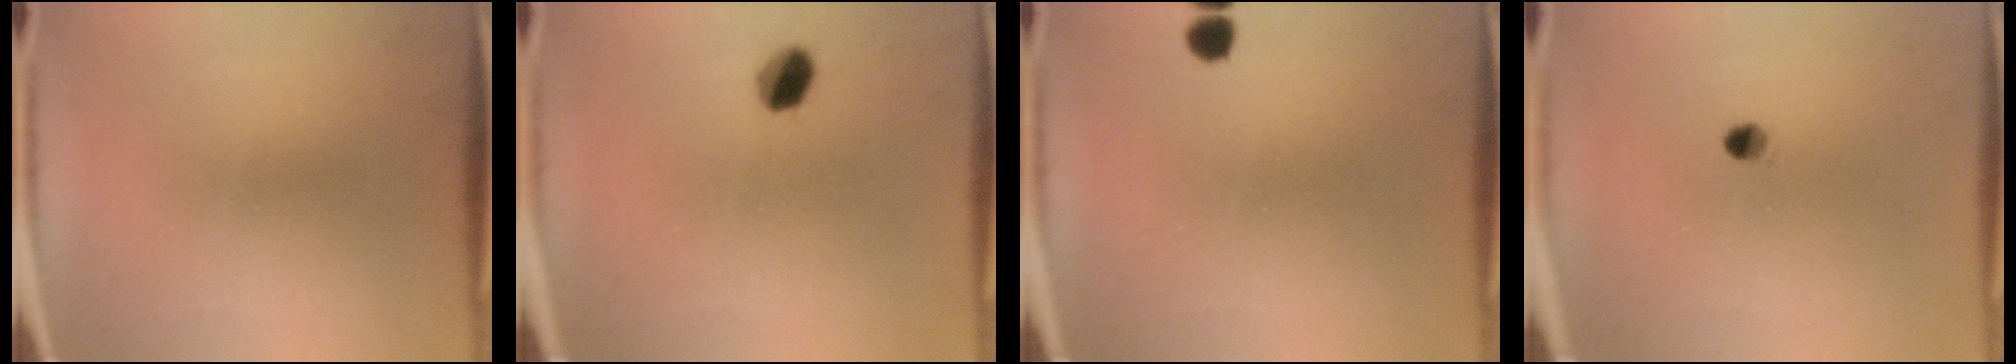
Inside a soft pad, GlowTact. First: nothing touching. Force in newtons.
{"total": 4.6}
{"total": 2.1}
{"total": 2.0}